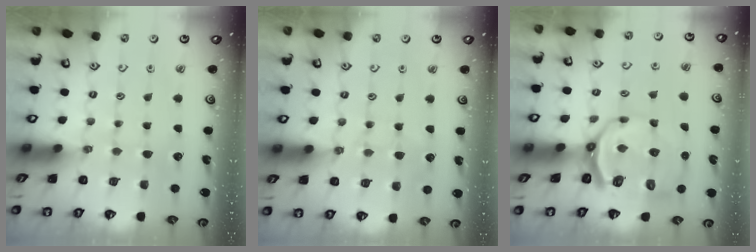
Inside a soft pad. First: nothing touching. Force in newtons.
{"total": 3.9, "press": 3.9, "slide": 0.6}
{"total": 10.0, "press": 9.2, "slide": 3.8}